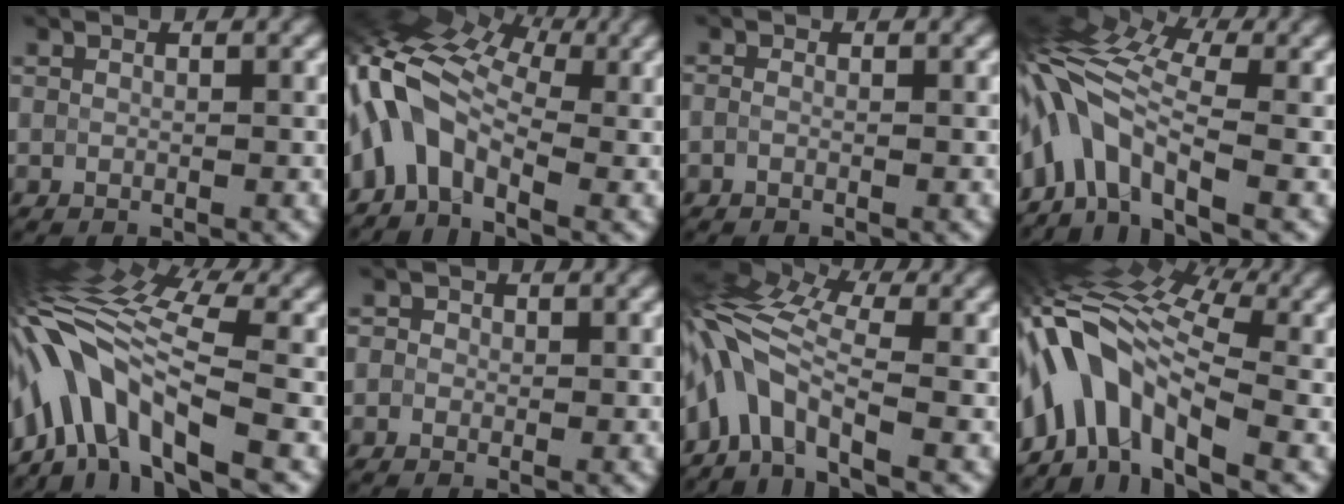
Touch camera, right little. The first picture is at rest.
{"total": 8.6, "force": [-1.4, 5.1, 6.8], "torque": [-0.126, 0.020, -0.053]}
{"total": 0.6, "force": [-0.2, 0.3, 0.4], "torque": [-0.011, -0.005, -0.010]}
{"total": 8.6, "force": [-2.5, 4.3, 7.1], "torque": [-0.136, 0.025, -0.068]}
{"total": 11.5, "force": [-3.2, 4.6, 10.1], "torque": [-0.186, 0.016, -0.059]}
{"total": 1.3, "force": [0.2, 1.2, 0.5], "torque": [-0.003, 0.001, -0.009]}
{"total": 7.8, "force": [-2.2, 4.0, 6.3], "torque": [-0.121, 0.023, -0.064]}
{"total": 11.8, "force": [-3.1, 6.0, 9.7], "torque": [-0.175, 0.016, -0.066]}